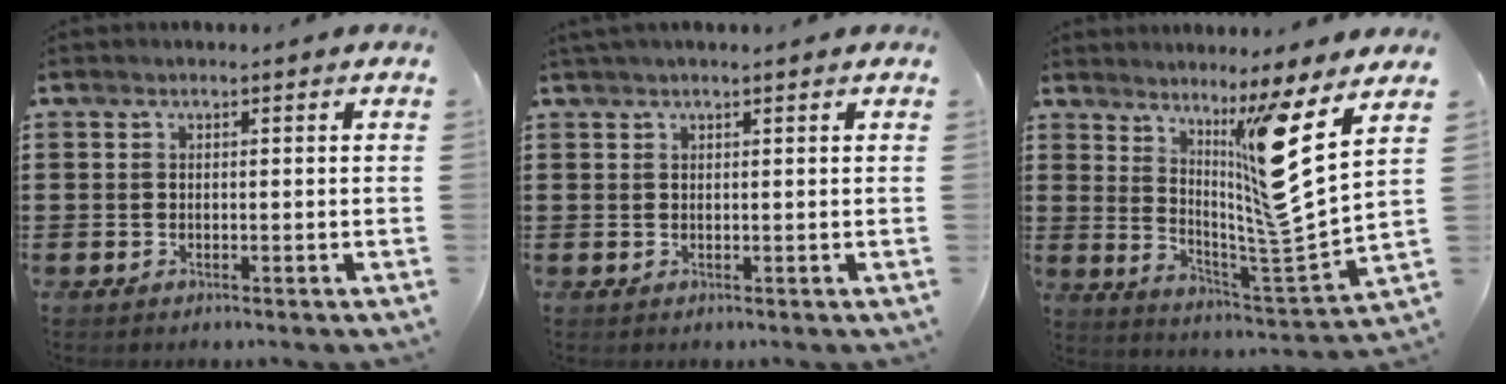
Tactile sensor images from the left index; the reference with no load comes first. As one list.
[{"total": 0.8, "force": [0.6, 0.1, 0.5], "torque": [-0.011, 0.000, 0.012]}, {"total": 10.7, "force": [5.9, -1.4, 8.9], "torque": [-0.151, -0.069, 0.080]}]